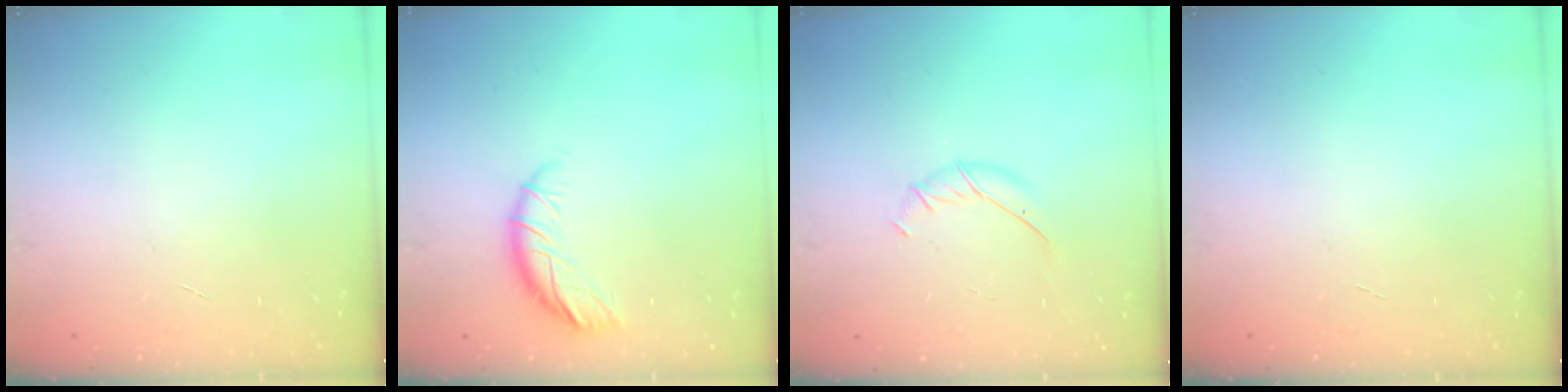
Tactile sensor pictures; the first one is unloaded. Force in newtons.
{"total": 9.0, "press": 8.9, "slide": 0.6}
{"total": 6.4, "press": 6.2, "slide": 1.7}
{"total": 0.0}